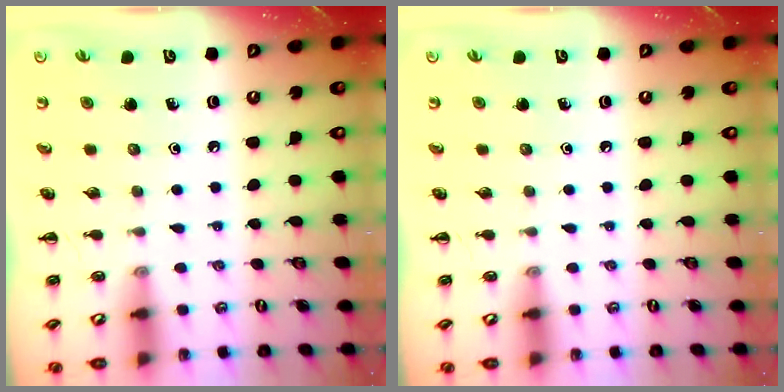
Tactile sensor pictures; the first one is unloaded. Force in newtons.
{"total": 0.0}